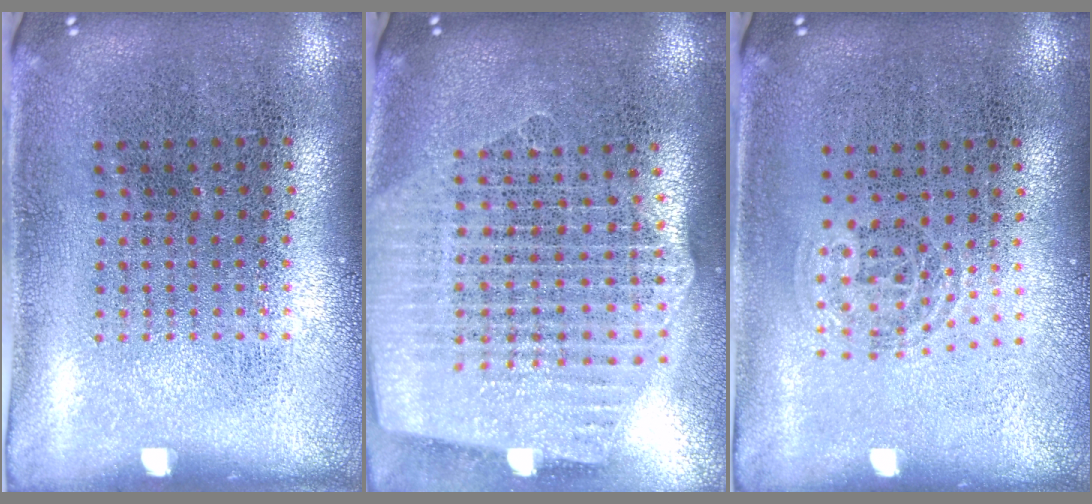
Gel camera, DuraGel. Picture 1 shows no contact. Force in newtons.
{"total": 2.6, "press": 2.2, "slide": 1.3}
{"total": 0.9, "press": 0.6, "slide": 0.6}